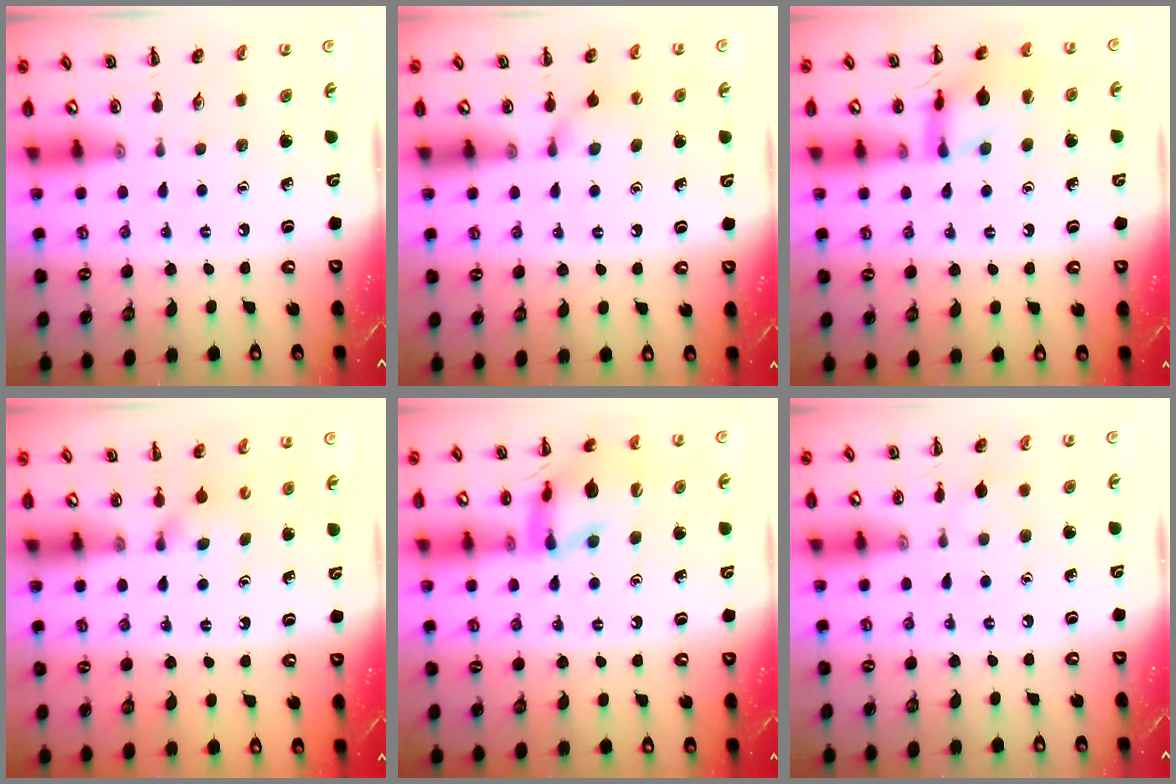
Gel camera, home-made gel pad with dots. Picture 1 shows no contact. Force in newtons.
{"total": 6.4, "press": 6.1, "slide": 1.9}
{"total": 11.5, "press": 11.5, "slide": 0.4}
{"total": 2.4, "press": 2.1, "slide": 1.0}
{"total": 16.0, "press": 15.9, "slide": 1.6}
{"total": 3.3, "press": 3.0, "slide": 1.4}